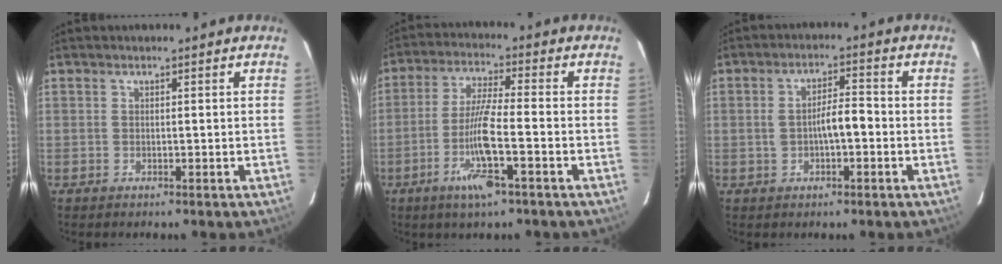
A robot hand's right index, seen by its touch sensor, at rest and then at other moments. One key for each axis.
{"total": 9.4, "fx": -3.9, "fy": 0.2, "fz": 8.6, "tx": -0.168, "ty": -0.009, "tz": -0.073}
{"total": 4.9, "fx": -0.7, "fy": 1.7, "fz": 4.5, "tx": -0.085, "ty": 0.017, "tz": -0.009}